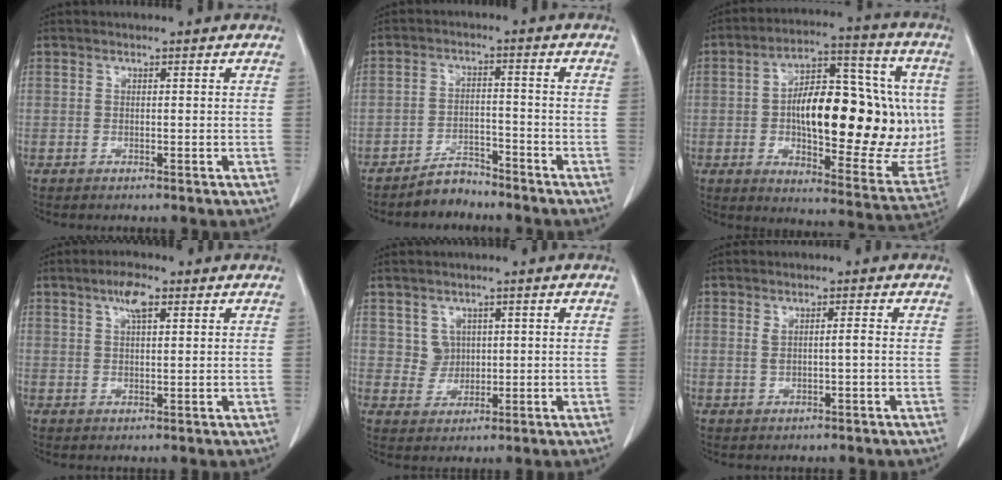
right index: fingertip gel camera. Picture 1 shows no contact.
{"total": 3.9, "force": [-3.7, 1.4, 0.2], "torque": [-0.003, -0.001, -0.062]}
{"total": 25.6, "force": [0.7, 9.5, 23.8], "torque": [-0.334, 0.024, 0.019]}
{"total": 3.9, "force": [2.1, 1.0, 3.2], "torque": [-0.066, 0.007, 0.038]}
{"total": 3.2, "force": [1.2, 2.9, 0.4], "torque": [-0.005, 0.004, 0.026]}
{"total": 1.9, "force": [0.2, 0.2, 1.9], "torque": [-0.034, 0.004, 0.010]}